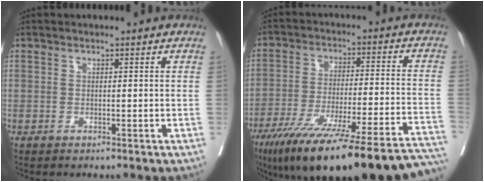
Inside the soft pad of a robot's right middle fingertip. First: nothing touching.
{"total": 30.3, "force": [-24.4, 2.2, 17.8], "torque": [-0.189, -0.035, -0.347]}